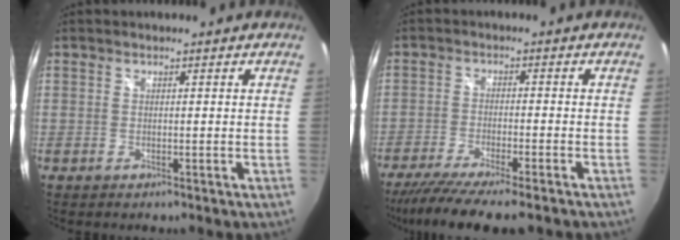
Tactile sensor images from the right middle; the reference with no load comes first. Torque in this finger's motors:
{"motor_torque": [1.11, -1.03, 0.19, 0.05]}